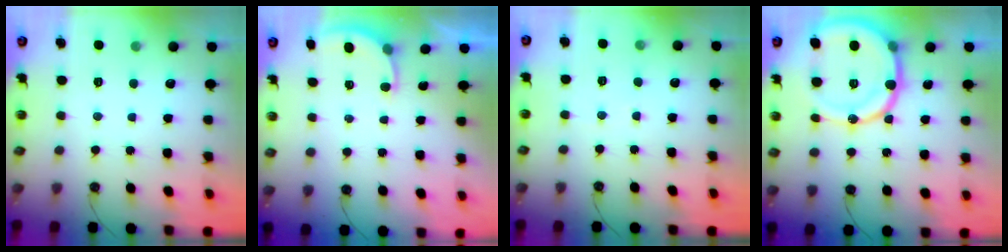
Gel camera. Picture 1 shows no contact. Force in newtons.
{"total": 3.0, "press": 3.0, "slide": 0.3}
{"total": 5.0, "press": 5.0, "slide": 0.6}
{"total": 20.6, "press": 20.2, "slide": 3.9}